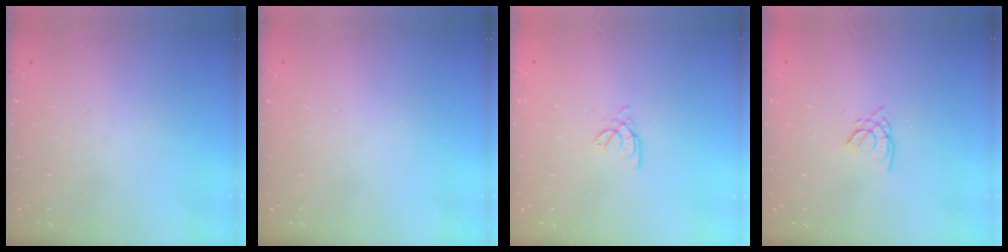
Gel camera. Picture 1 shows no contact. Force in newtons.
{"total": 0.0}
{"total": 2.2, "press": 2.2, "slide": 0.6}
{"total": 1.6, "press": 1.6, "slide": 0.2}